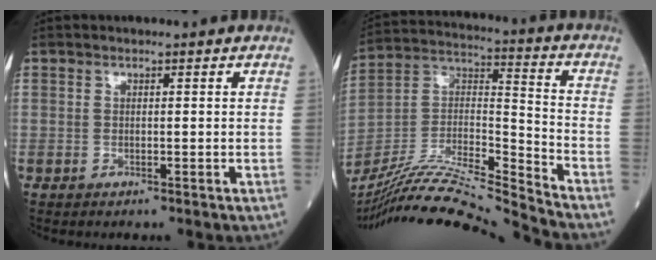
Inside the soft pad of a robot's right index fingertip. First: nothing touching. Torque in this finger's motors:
{"motor_torque": [-0.31, -0.48, 0.19, 0.11]}